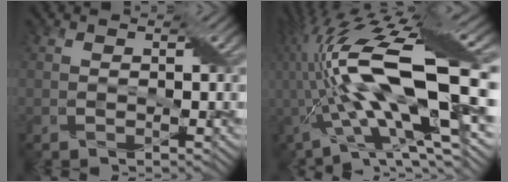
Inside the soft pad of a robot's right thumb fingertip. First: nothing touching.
{"total": 19.3, "force": [-0.2, 7.0, 18.0], "torque": [-0.342, 0.015, -0.014]}